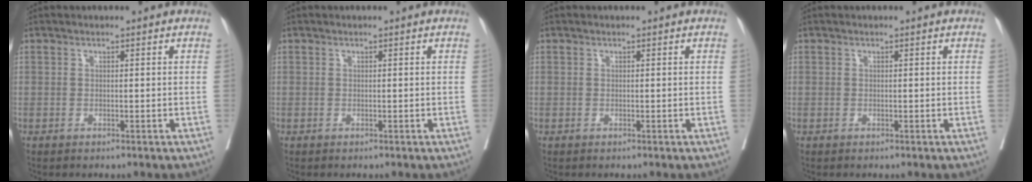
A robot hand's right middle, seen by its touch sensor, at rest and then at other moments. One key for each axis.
{"total": 0.0}
{"total": 0.0}
{"total": 0.0}